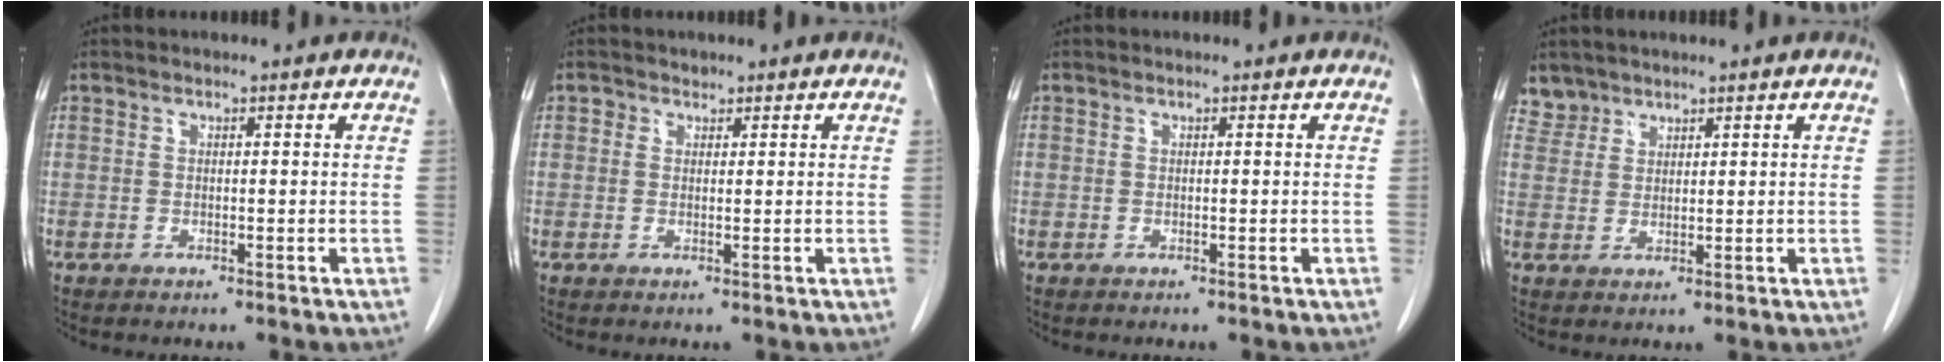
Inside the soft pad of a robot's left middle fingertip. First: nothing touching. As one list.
[{"total": 1.0, "force": [0.6, 0.9, 0.0], "torque": [0.009, -0.001, 0.005]}, {"total": 0.0}, {"total": 2.8, "force": [2.3, 1.4, -0.6], "torque": [0.018, 0.007, 0.045]}]